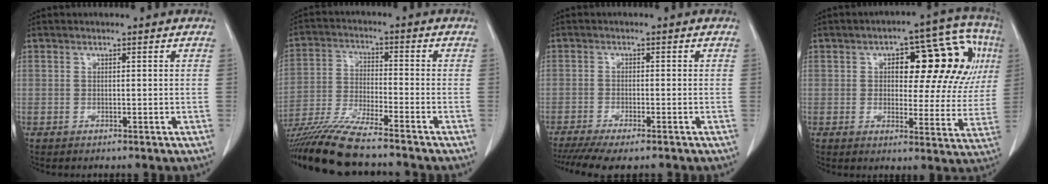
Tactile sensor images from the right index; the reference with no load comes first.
{"total": 13.3, "force": [-11.5, -0.1, 6.7], "torque": [-0.120, -0.029, -0.207]}
{"total": 9.0, "force": [-7.2, 1.7, 5.2], "torque": [-0.076, -0.011, -0.112]}
{"total": 16.3, "force": [4.2, 6.8, 14.2], "torque": [-0.169, 0.041, 0.052]}